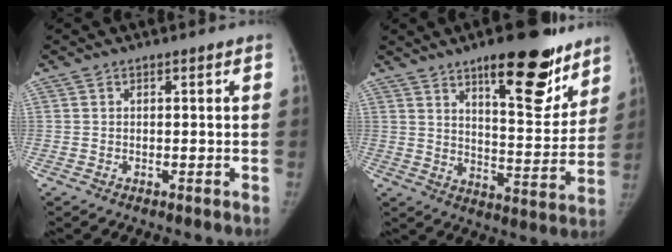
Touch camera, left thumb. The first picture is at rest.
{"total": 18.2, "force": [11.6, 6.2, 12.6], "torque": [-0.126, -0.075, 0.173]}